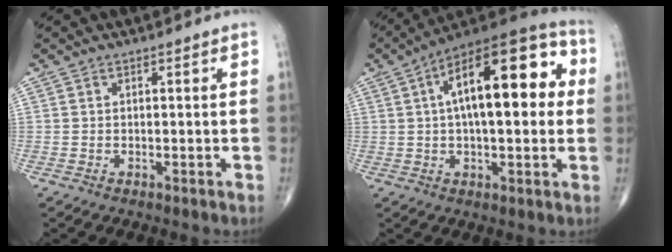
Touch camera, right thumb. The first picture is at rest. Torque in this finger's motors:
{"motor_torque": [0.74, 4.01, 1.38, 0.04, 0.59]}